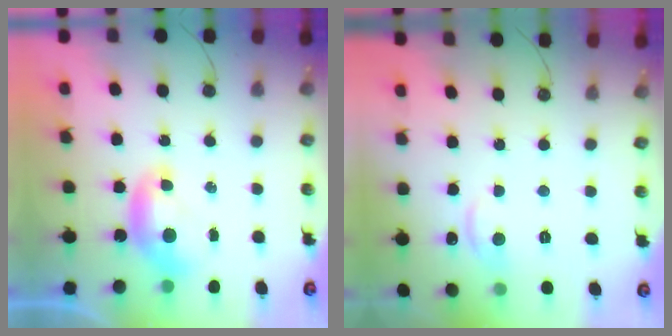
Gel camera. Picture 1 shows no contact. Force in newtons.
{"total": 1.6, "press": 1.2, "slide": 1.1}